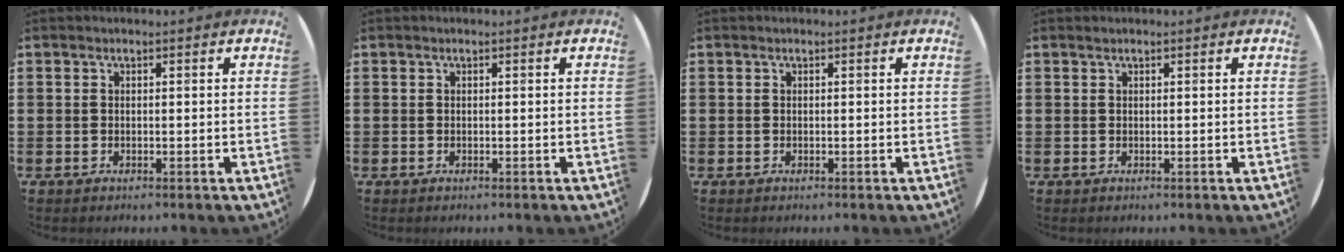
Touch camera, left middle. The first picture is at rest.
{"total": 0.0}
{"total": 0.0}
{"total": 0.0}